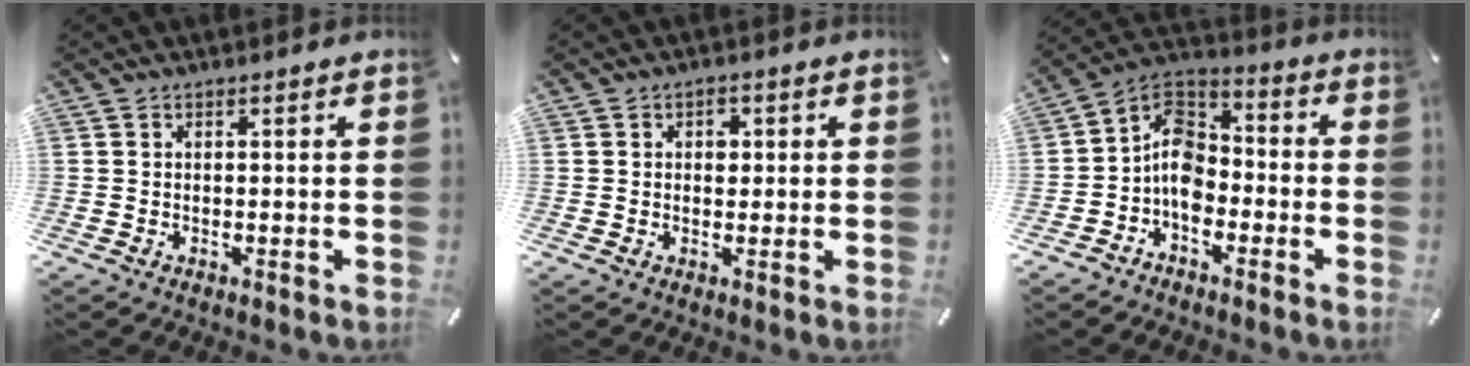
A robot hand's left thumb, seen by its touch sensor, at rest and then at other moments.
{"total": 2.6, "force": [0.4, 2.1, 1.6], "torque": [-0.010, -0.001, -0.001]}
{"total": 9.3, "force": [-3.9, 6.8, 4.9], "torque": [-0.114, 0.016, -0.079]}